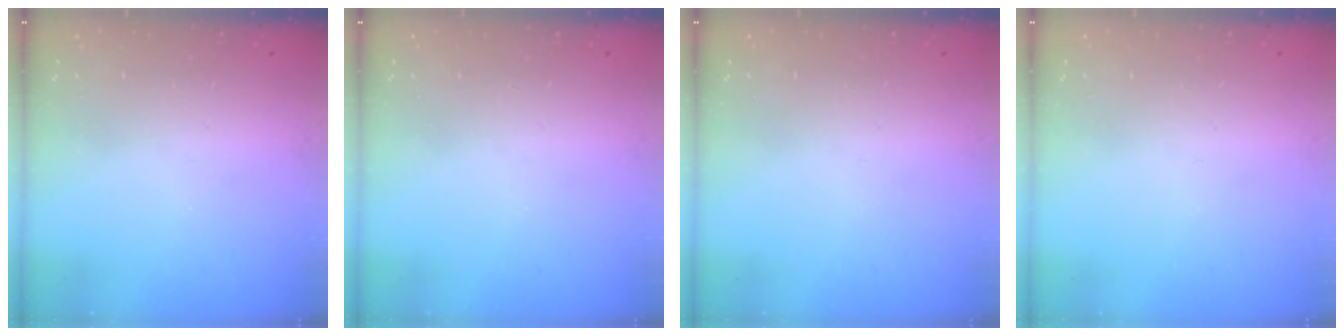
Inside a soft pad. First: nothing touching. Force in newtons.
{"total": 0.0}
{"total": 0.0}
{"total": 0.0}